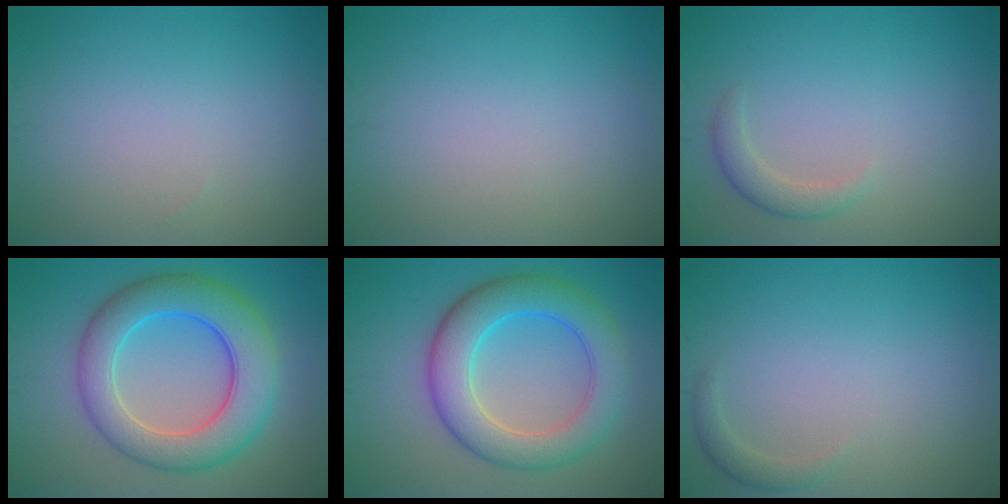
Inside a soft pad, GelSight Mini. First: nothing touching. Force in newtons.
{"total": 0.0}
{"total": 1.8, "press": 1.8, "slide": 0.3}
{"total": 8.5, "press": 8.5, "slide": 0.1}
{"total": 7.4, "press": 7.4, "slide": 0.1}
{"total": 1.2, "press": 1.2, "slide": 0.2}